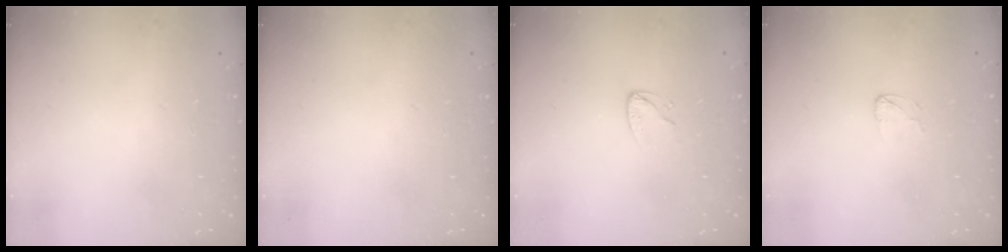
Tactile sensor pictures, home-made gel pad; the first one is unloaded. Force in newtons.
{"total": 0.0}
{"total": 3.9, "press": 3.9, "slide": 0.3}
{"total": 2.6, "press": 2.6, "slide": 0.2}